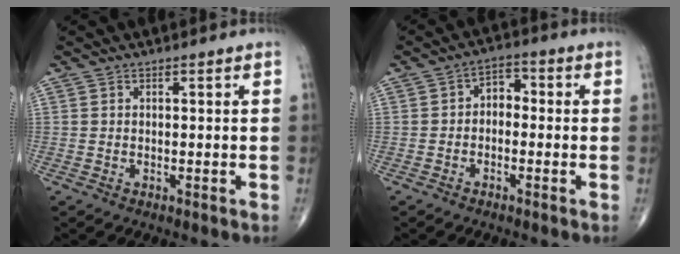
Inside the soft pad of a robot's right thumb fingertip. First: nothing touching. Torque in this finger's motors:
{"motor_torque": [-0.14, 0.07, 0.26, 0.00, 0.06]}